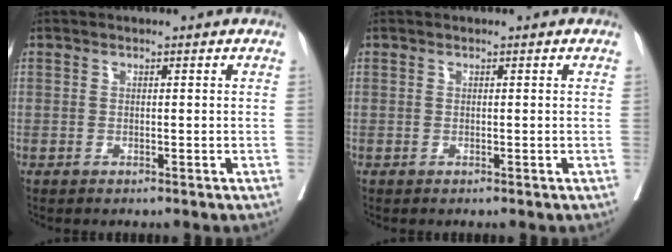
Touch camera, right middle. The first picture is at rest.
{"total": 0.0}